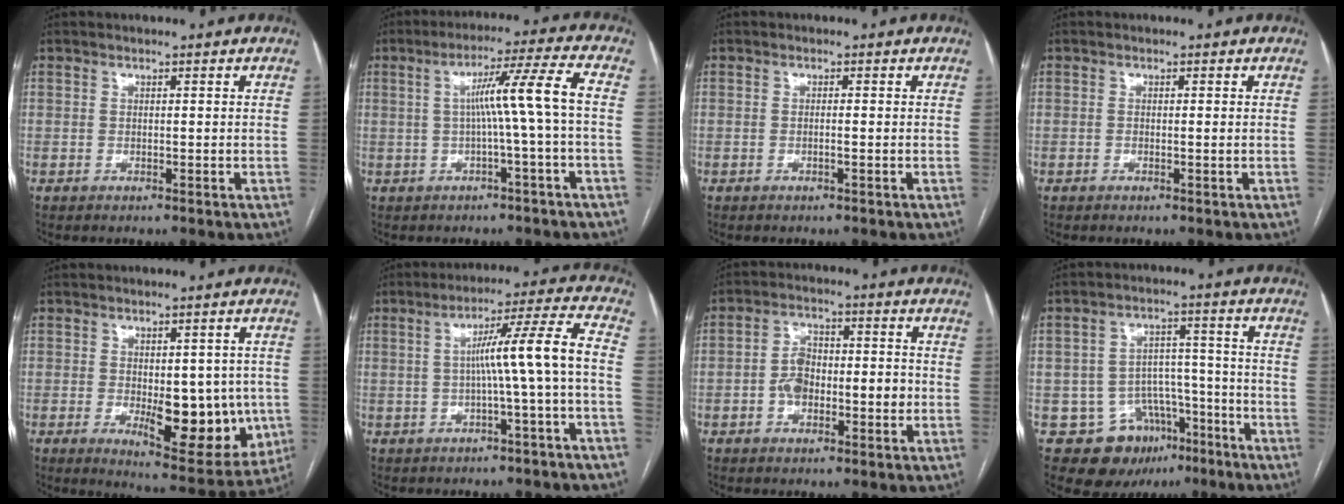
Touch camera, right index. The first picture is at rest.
{"total": 8.2, "force": [-0.2, -1.7, 8.1], "torque": [-0.128, 0.022, 0.004]}
{"total": 0.8, "force": [-0.2, 0.0, 0.8], "torque": [-0.014, 0.001, -0.003]}
{"total": 0.5, "force": [-0.1, 0.0, 0.5], "torque": [-0.010, 0.000, -0.001]}
{"total": 13.1, "force": [-2.1, 5.6, 11.7], "torque": [-0.141, -0.006, -0.011]}
{"total": 9.4, "force": [-1.0, -1.4, 9.3], "torque": [-0.139, 0.024, -0.010]}
{"total": 7.4, "force": [-1.4, 3.9, 6.1], "torque": [-0.112, 0.025, -0.023]}
{"total": 10.5, "force": [-5.7, 8.3, 3.0], "torque": [-0.032, 0.042, -0.075]}